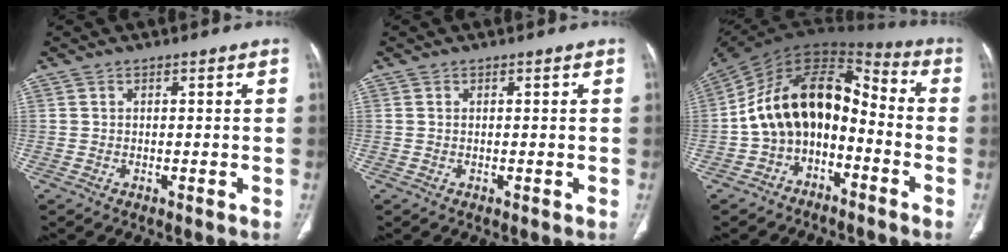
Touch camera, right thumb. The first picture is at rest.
{"total": 0.0}
{"total": 16.3, "force": [-3.7, 10.7, 11.8], "torque": [-0.175, 0.091, -0.072]}